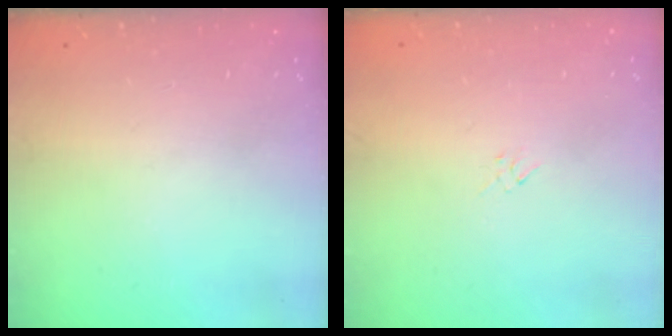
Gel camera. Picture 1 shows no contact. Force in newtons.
{"total": 2.3, "press": 2.2, "slide": 0.6}